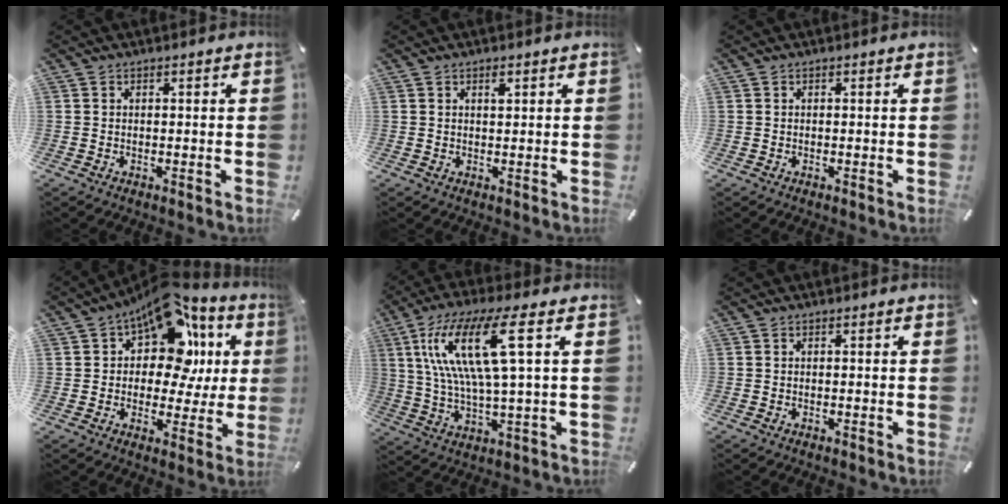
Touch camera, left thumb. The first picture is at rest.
{"total": 1.4, "force": [0.7, 0.5, 1.1], "torque": [-0.023, 0.001, 0.012]}
{"total": 0.0}
{"total": 16.1, "force": [7.2, 10.0, 10.3], "torque": [-0.146, -0.061, 0.127]}
{"total": 17.3, "force": [5.3, 3.9, 16.0], "torque": [-0.336, -0.005, 0.077]}
{"total": 0.0}